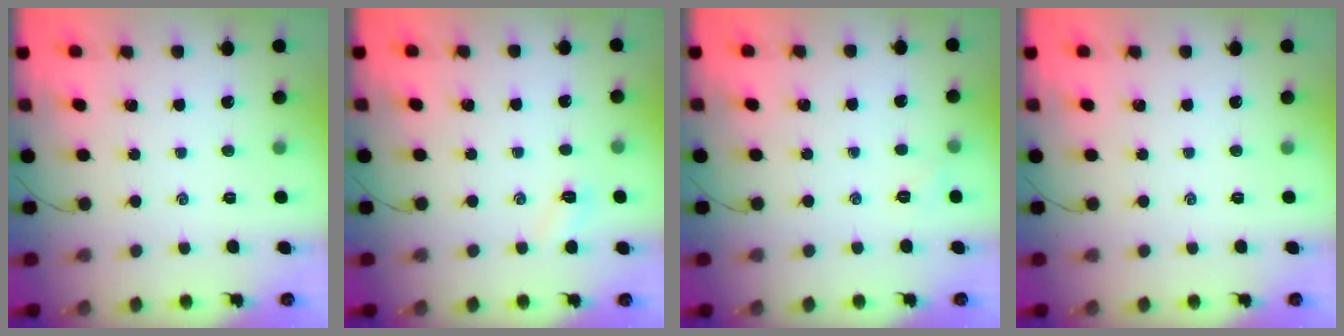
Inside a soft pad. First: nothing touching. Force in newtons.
{"total": 3.2, "press": 3.1, "slide": 0.9}
{"total": 4.5, "press": 4.3, "slide": 1.2}
{"total": 0.0}